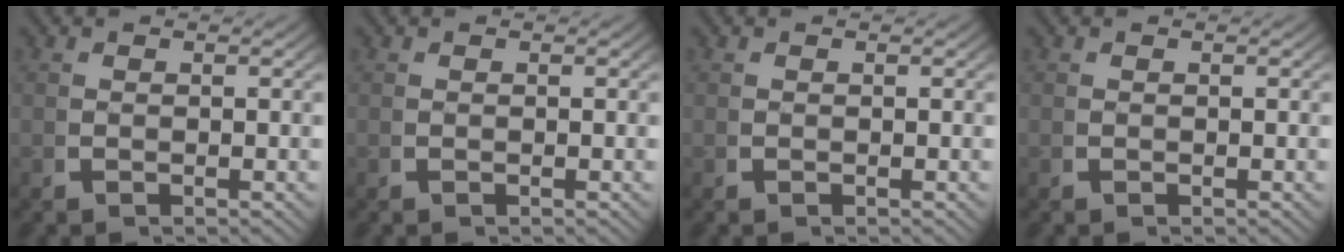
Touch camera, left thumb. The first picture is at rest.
{"total": 0.0}
{"total": 0.0}
{"total": 0.0}